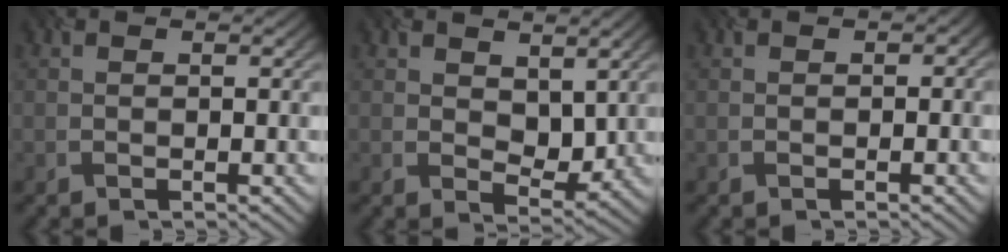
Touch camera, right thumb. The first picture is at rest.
{"total": 3.9, "force": [1.2, 2.6, 2.5], "torque": [-0.051, -0.007, 0.035]}
{"total": 0.6, "force": [-0.4, 0.4, 0.3], "torque": [-0.003, 0.001, 0.000]}